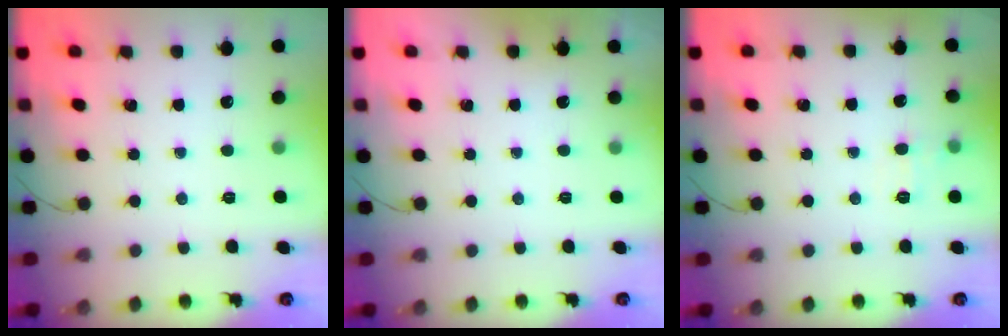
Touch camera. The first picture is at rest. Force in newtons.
{"total": 1.9, "press": 1.9, "slide": 0.3}
{"total": 6.0, "press": 5.9, "slide": 1.4}